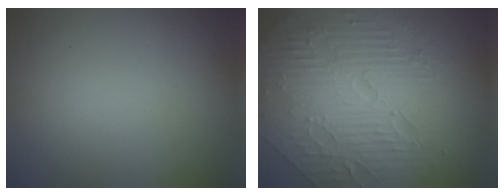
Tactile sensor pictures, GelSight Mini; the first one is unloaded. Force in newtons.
{"total": 10.0, "press": 6.7, "slide": 7.5}